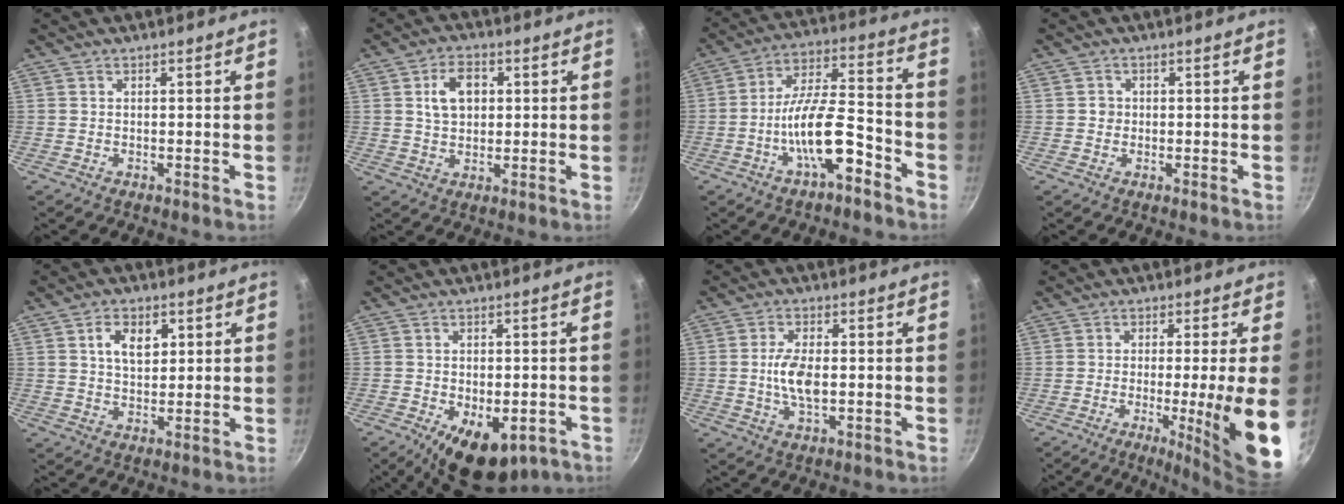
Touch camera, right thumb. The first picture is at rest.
{"total": 7.4, "force": [1.7, 5.1, 5.1], "torque": [-0.067, 0.003, 0.028]}
{"total": 13.4, "force": [-6.5, 4.5, 10.8], "torque": [-0.169, 0.054, -0.116]}
{"total": 1.6, "force": [0.0, 1.5, 0.4], "torque": [0.000, 0.003, -0.002]}
{"total": 6.5, "force": [2.2, 4.1, 4.6], "torque": [-0.060, -0.006, 0.037]}
{"total": 11.5, "force": [-5.0, 6.0, 8.5], "torque": [-0.097, 0.005, -0.057]}
{"total": 6.5, "force": [-0.3, 3.1, 5.7], "torque": [-0.115, 0.000, -0.007]}
{"total": 14.4, "force": [-2.5, 0.8, 14.1], "torque": [-0.205, -0.005, -0.028]}